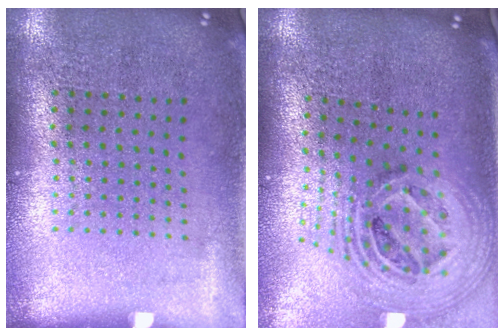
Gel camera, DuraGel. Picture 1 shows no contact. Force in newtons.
{"total": 2.8, "press": 2.0, "slide": 1.9}